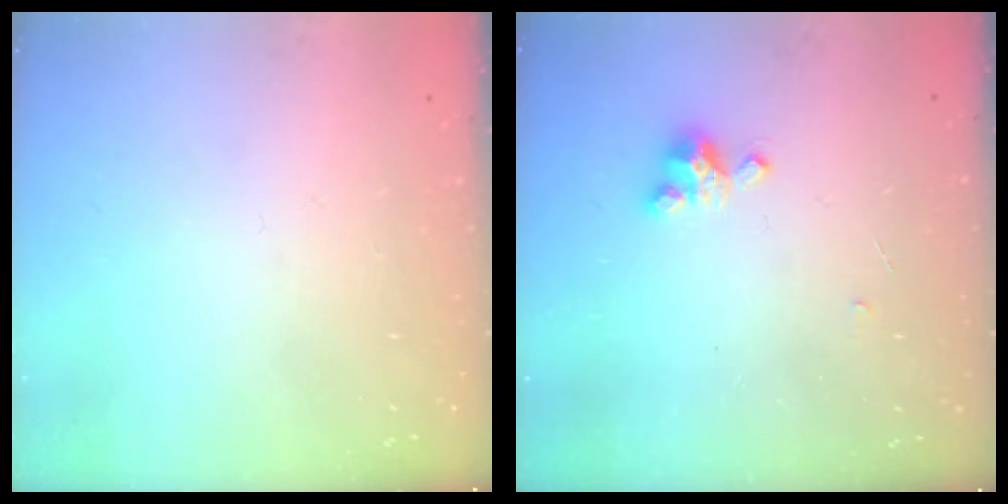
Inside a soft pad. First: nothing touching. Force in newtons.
{"total": 2.6, "press": 2.6, "slide": 0.3}